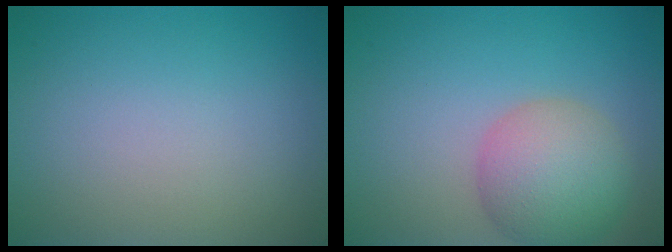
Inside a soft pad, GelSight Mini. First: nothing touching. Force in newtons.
{"total": 5.7, "press": 5.7, "slide": 0.3}